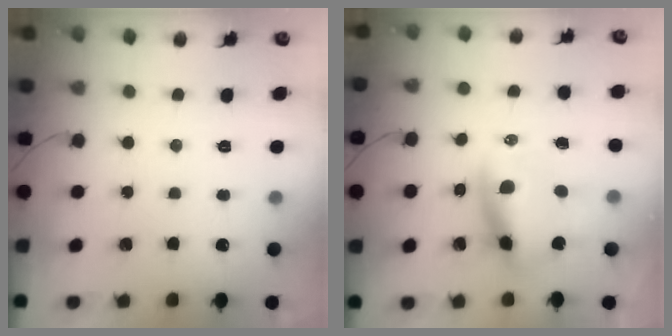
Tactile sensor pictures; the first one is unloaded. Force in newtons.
{"total": 8.6, "press": 8.3, "slide": 2.3}